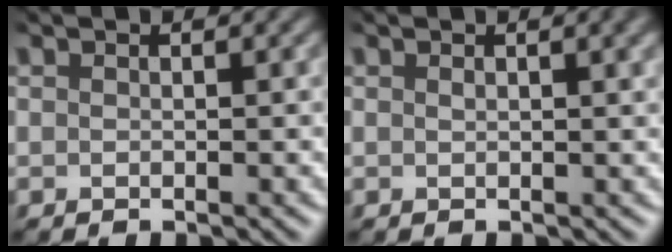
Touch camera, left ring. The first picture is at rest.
{"total": 2.5, "force": [0.8, 1.2, 2.1], "torque": [-0.018, 0.006, 0.015]}